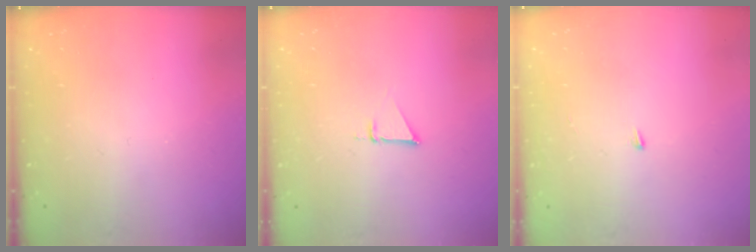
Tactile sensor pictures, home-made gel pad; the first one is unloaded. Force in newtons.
{"total": 3.1, "press": 3.1, "slide": 0.2}
{"total": 3.3, "press": 3.3, "slide": 0.2}